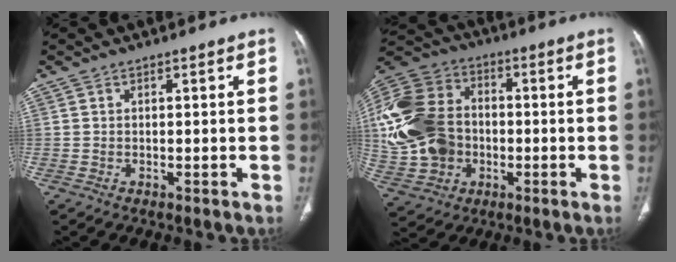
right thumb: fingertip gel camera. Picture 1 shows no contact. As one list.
[{"total": 24.5, "force": [-1.2, 19.2, 15.2], "torque": [-0.340, 0.031, -0.011]}]